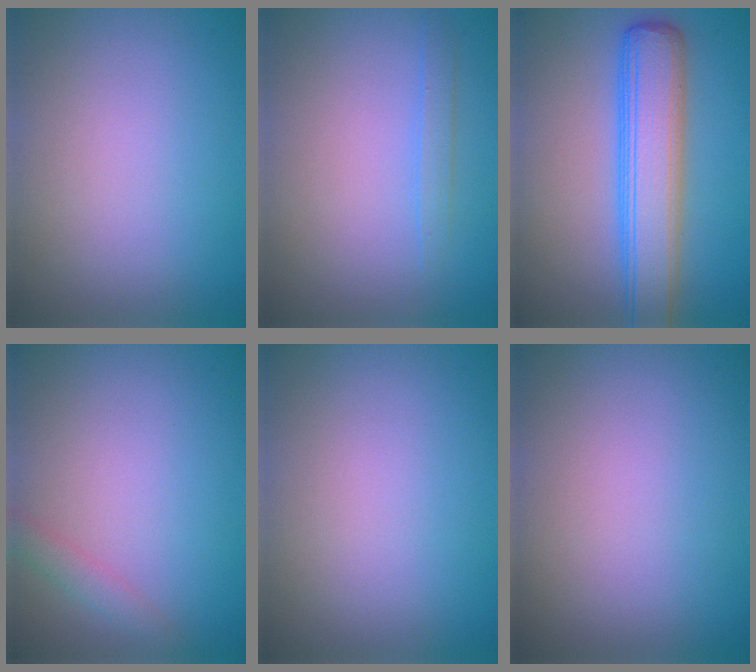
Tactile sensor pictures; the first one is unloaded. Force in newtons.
{"total": 1.3, "press": 1.3, "slide": 0.2}
{"total": 6.8, "press": 6.8, "slide": 0.2}
{"total": 1.4, "press": 1.4, "slide": 0.0}
{"total": 0.0}
{"total": 0.0}